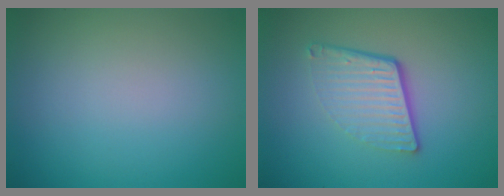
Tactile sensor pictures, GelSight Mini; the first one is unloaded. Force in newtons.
{"total": 4.4, "press": 2.8, "slide": 3.4}